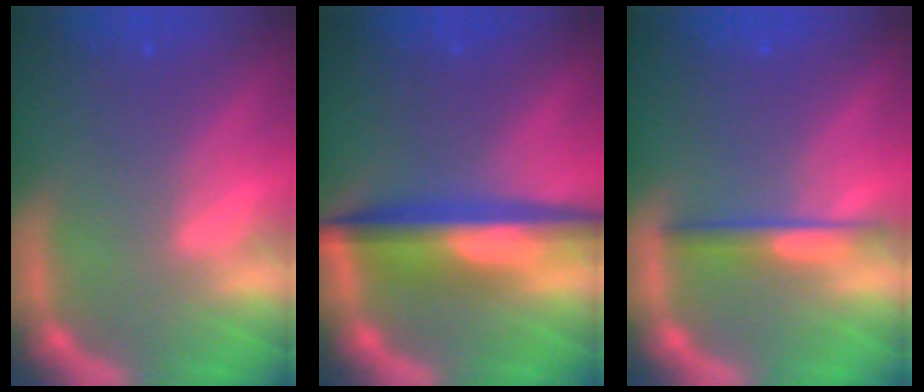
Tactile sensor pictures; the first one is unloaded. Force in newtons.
{"total": 6.5}
{"total": 2.4}